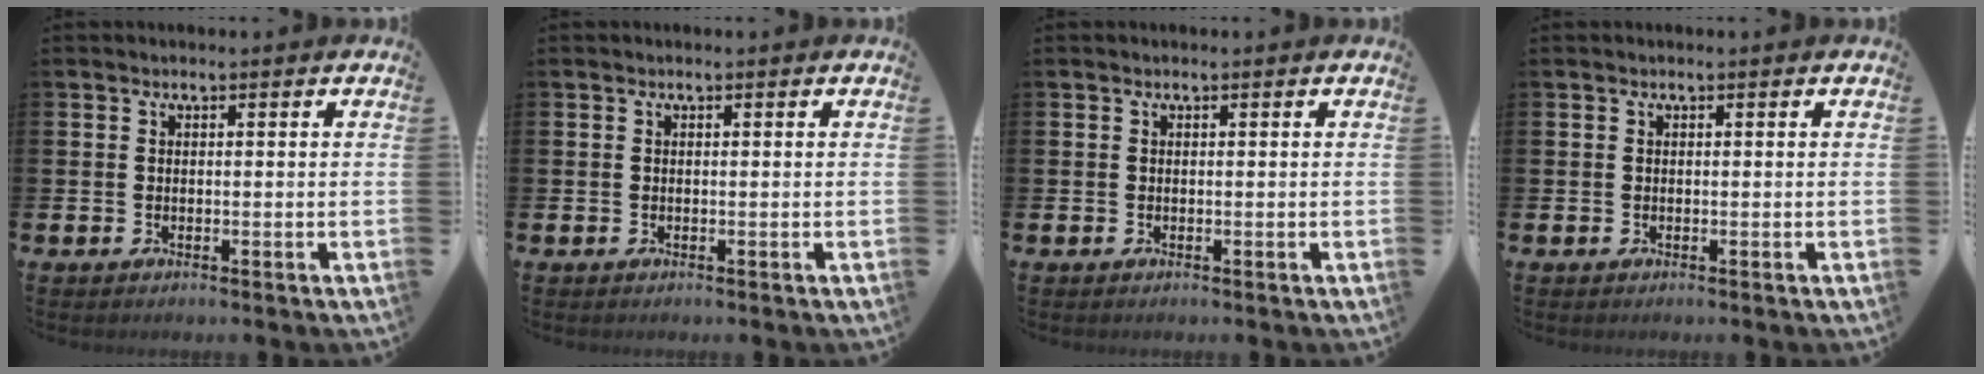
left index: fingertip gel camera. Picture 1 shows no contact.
{"total": 0.0}
{"total": 0.0}
{"total": 0.0}